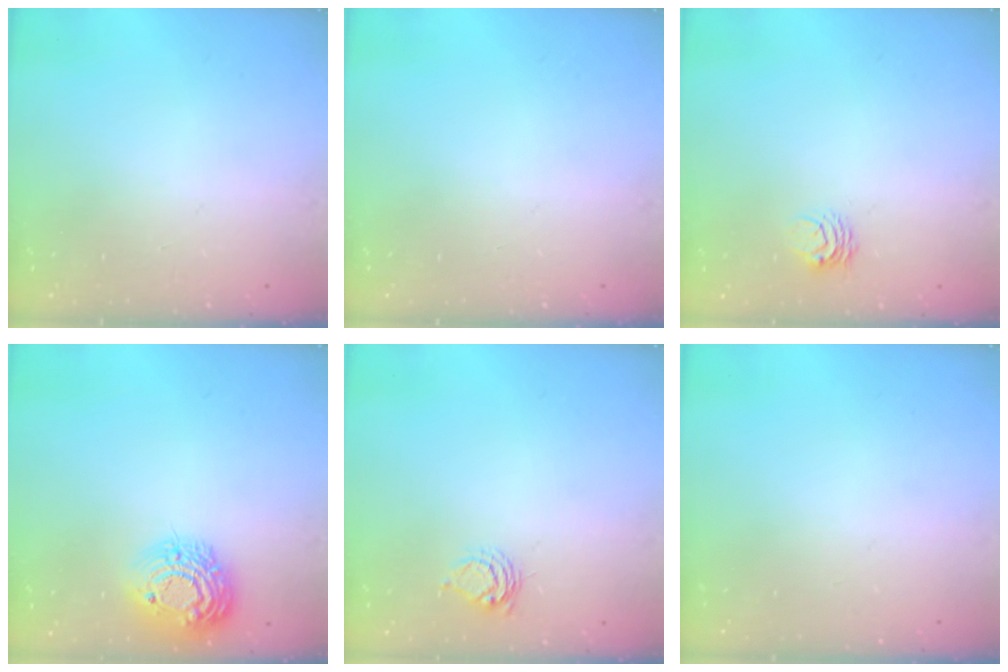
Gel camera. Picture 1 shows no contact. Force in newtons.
{"total": 0.0}
{"total": 3.9, "press": 3.9, "slide": 0.3}
{"total": 14.0, "press": 14.0, "slide": 1.0}
{"total": 6.6, "press": 6.6, "slide": 0.7}
{"total": 0.0}